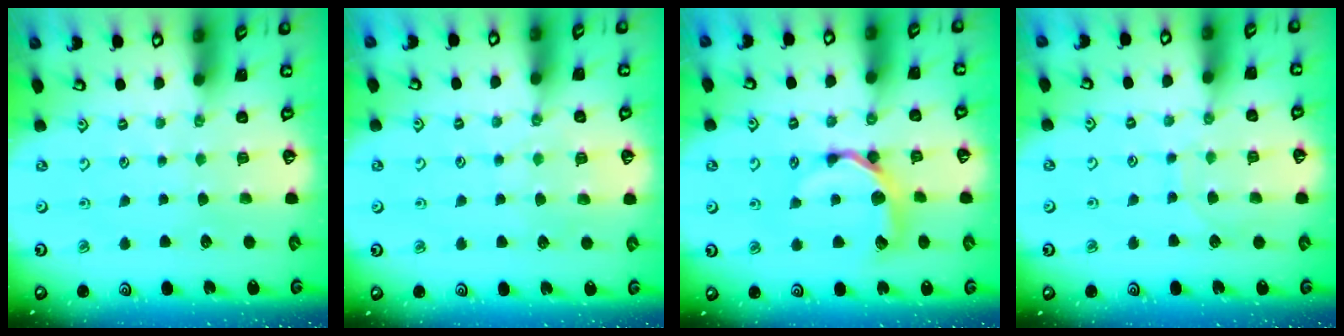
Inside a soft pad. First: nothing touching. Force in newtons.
{"total": 6.5, "press": 6.4, "slide": 0.6}
{"total": 10.6, "press": 10.6, "slide": 1.3}
{"total": 6.2, "press": 6.2, "slide": 0.5}